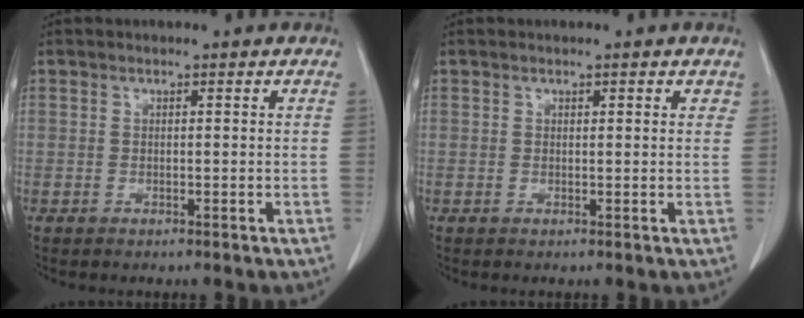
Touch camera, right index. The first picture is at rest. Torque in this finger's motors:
{"motor_torque": [-0.10, -0.01, -0.01, -0.01]}